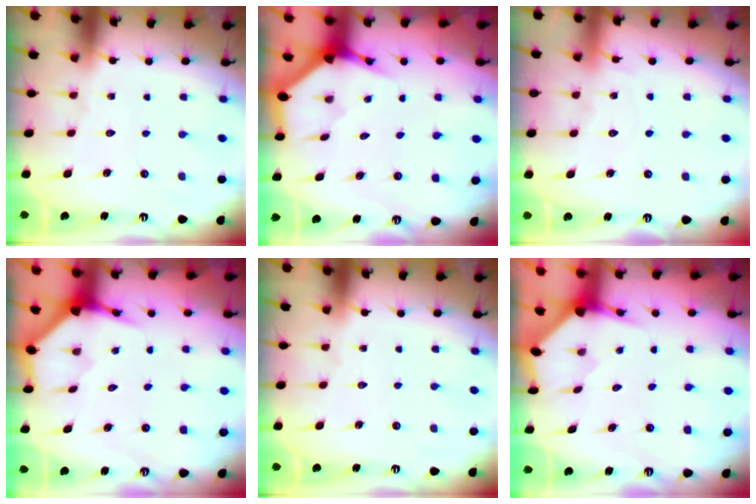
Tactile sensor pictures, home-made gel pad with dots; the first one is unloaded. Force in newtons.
{"total": 3.4, "press": 3.4, "slide": 0.1}
{"total": 5.4, "press": 5.4, "slide": 0.5}
{"total": 3.8, "press": 3.8, "slide": 0.1}
{"total": 0.0}
{"total": 3.4, "press": 3.3, "slide": 0.3}